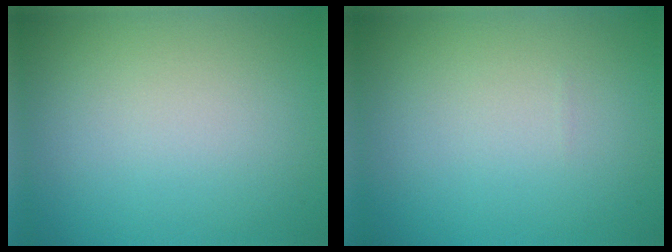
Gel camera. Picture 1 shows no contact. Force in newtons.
{"total": 0.0}